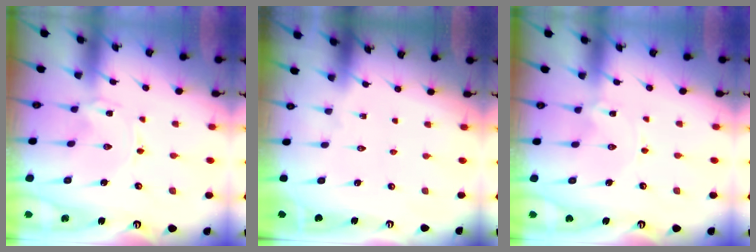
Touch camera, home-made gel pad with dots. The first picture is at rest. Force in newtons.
{"total": 0.0}
{"total": 0.8, "press": 0.8, "slide": 0.2}